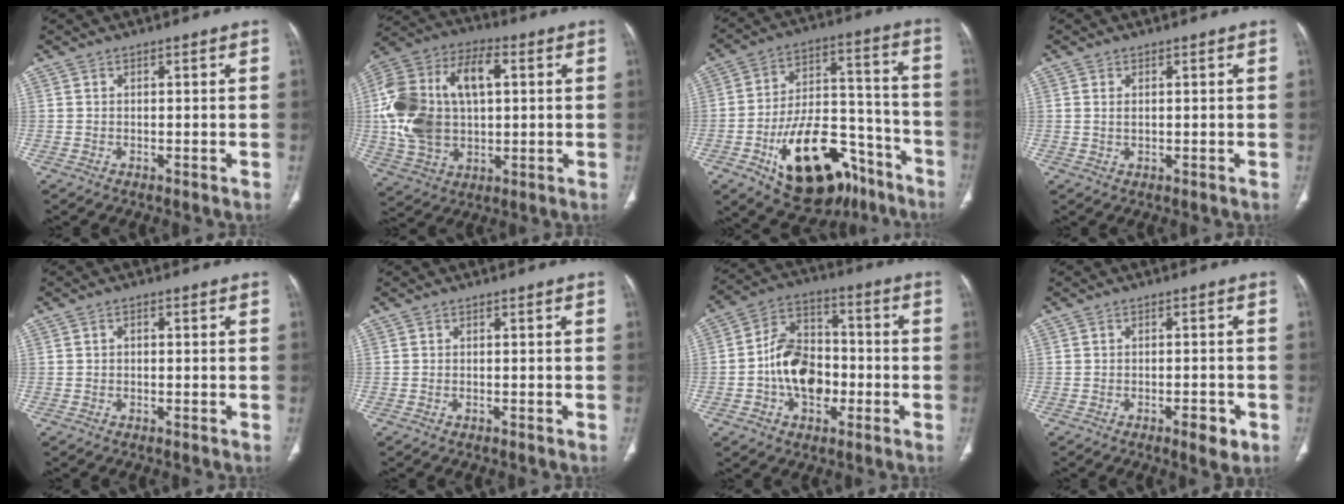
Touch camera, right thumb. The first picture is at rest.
{"total": 22.0, "force": [2.3, 13.6, 17.2], "torque": [-0.342, 0.021, 0.045]}
{"total": 24.7, "force": [-13.0, 13.1, 16.4], "torque": [-0.233, 0.078, -0.196]}
{"total": 1.3, "force": [0.4, 0.7, 1.0], "torque": [-0.024, 0.000, 0.011]}
{"total": 1.0, "force": [0.0, 0.7, 0.7], "torque": [-0.009, 0.005, -0.001]}
{"total": 0.0}
{"total": 14.5, "force": [-2.7, 10.0, 10.1], "torque": [-0.140, 0.037, -0.050]}
{"total": 4.0, "force": [-1.9, 1.5, 3.2], "torque": [-0.040, 0.003, -0.024]}